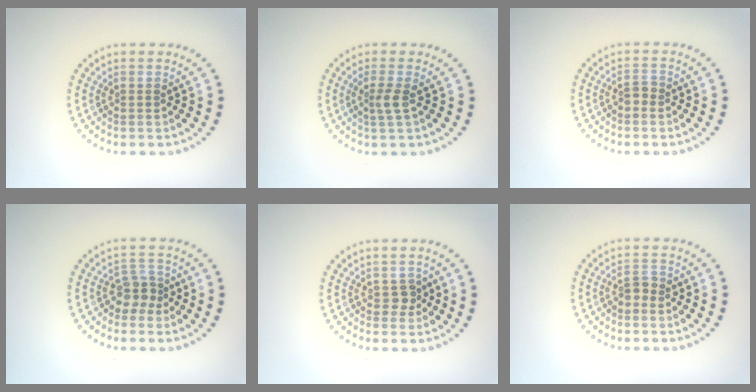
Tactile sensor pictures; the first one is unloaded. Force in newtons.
{"total": 1.6, "press": 1.2, "slide": 1.0}
{"total": 1.1, "press": 1.0, "slide": 0.4}
{"total": 2.2, "press": 1.7, "slide": 1.5}
{"total": 1.1, "press": 1.0, "slide": 0.6}
{"total": 1.2, "press": 1.1, "slide": 0.5}